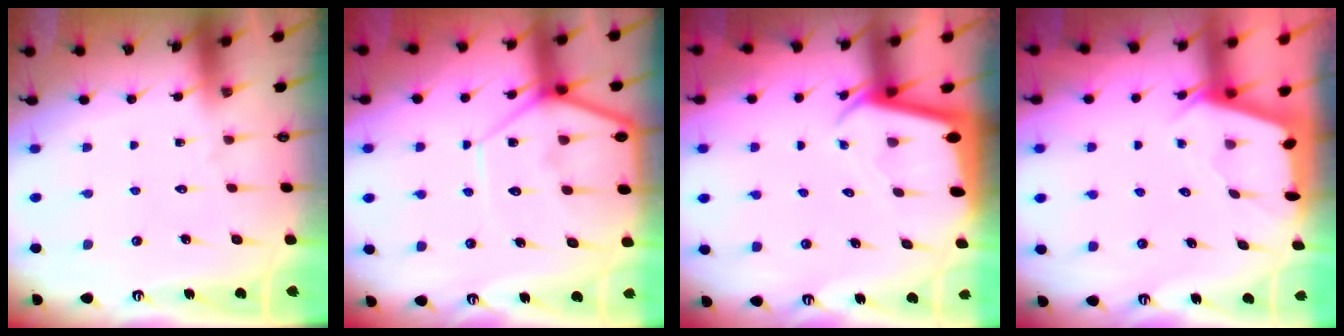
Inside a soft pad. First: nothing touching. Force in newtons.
{"total": 11.5, "press": 11.4, "slide": 0.9}
{"total": 2.4, "press": 2.4, "slide": 0.2}
{"total": 2.0, "press": 2.0, "slide": 0.3}